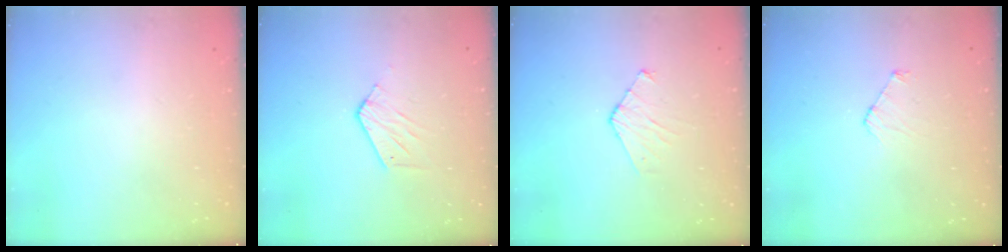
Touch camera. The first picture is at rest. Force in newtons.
{"total": 6.4, "press": 6.4, "slide": 0.4}
{"total": 3.5, "press": 3.5, "slide": 0.4}
{"total": 3.8, "press": 3.8, "slide": 0.3}